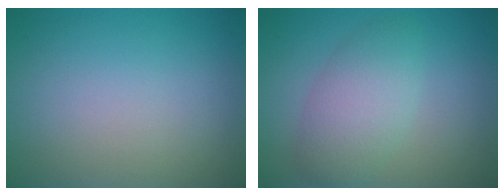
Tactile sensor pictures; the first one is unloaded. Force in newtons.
{"total": 4.2, "press": 4.1, "slide": 0.3}